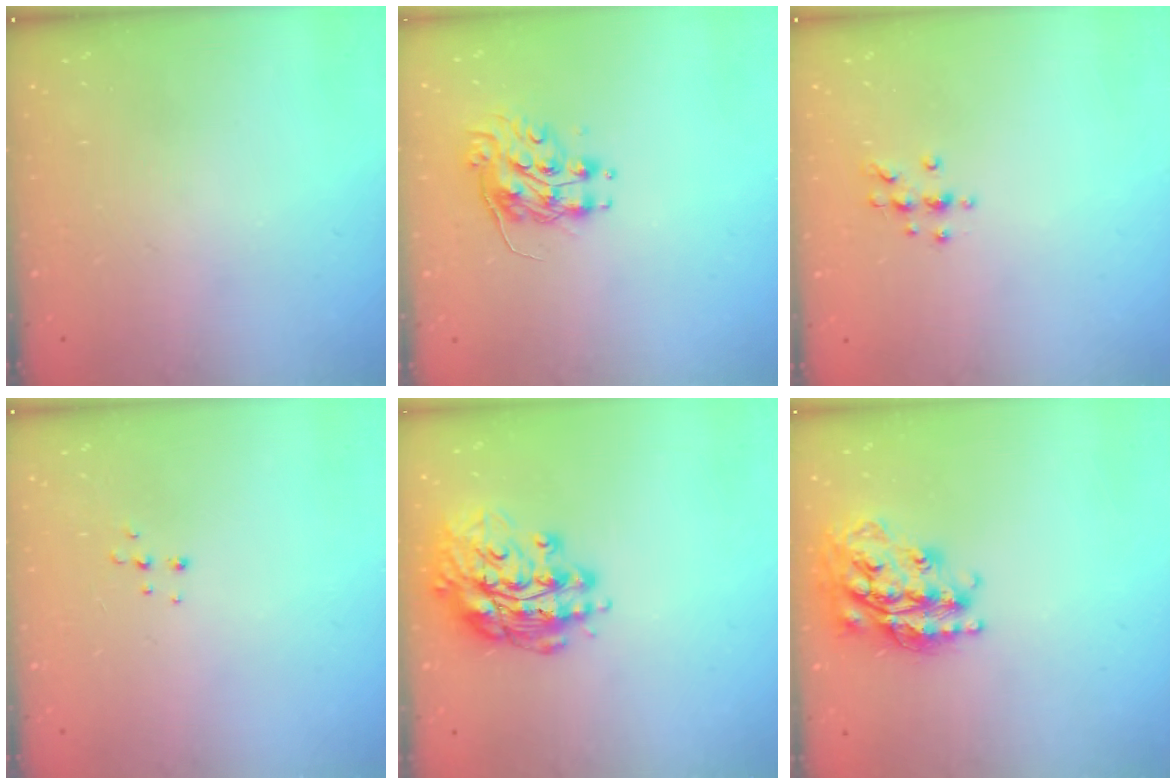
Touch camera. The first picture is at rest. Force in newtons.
{"total": 8.8, "press": 8.7, "slide": 0.4}
{"total": 6.3, "press": 6.2, "slide": 0.7}
{"total": 5.1, "press": 5.0, "slide": 0.4}
{"total": 15.2, "press": 15.2, "slide": 0.8}
{"total": 19.6, "press": 19.6, "slide": 1.4}